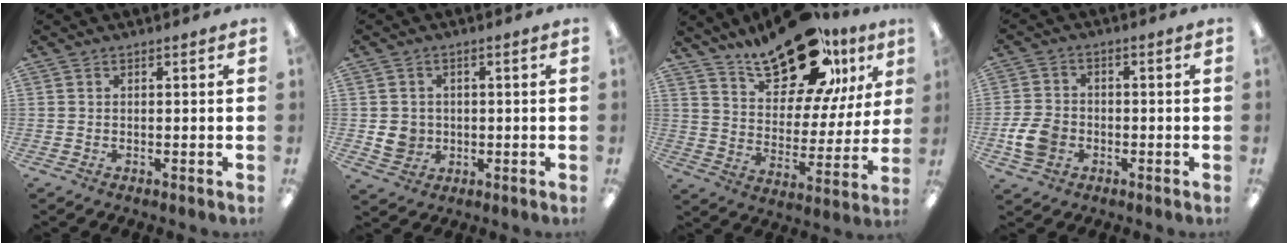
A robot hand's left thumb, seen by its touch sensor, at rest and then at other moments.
{"total": 5.1, "force": [-0.3, 4.8, 1.7], "torque": [-0.026, 0.003, -0.005]}
{"total": 23.8, "force": [16.6, 10.5, 13.5], "torque": [-0.211, -0.087, 0.283]}
{"total": 7.5, "force": [-2.3, 5.6, 4.4], "torque": [-0.095, 0.012, -0.040]}